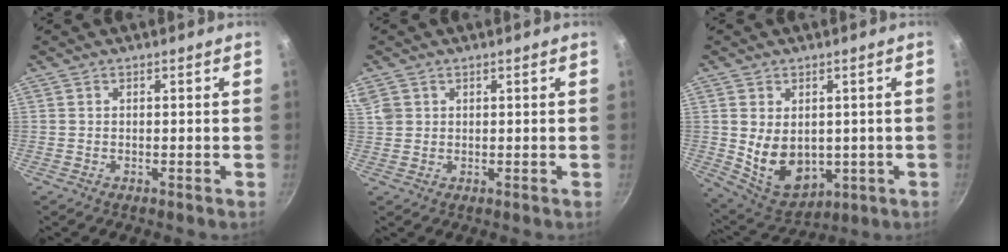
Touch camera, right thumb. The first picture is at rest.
{"total": 4.0, "force": [1.7, 3.2, 1.7], "torque": [-0.024, 0.004, 0.038]}
{"total": 11.4, "force": [0.1, 8.2, 7.8], "torque": [-0.109, -0.019, 0.034]}